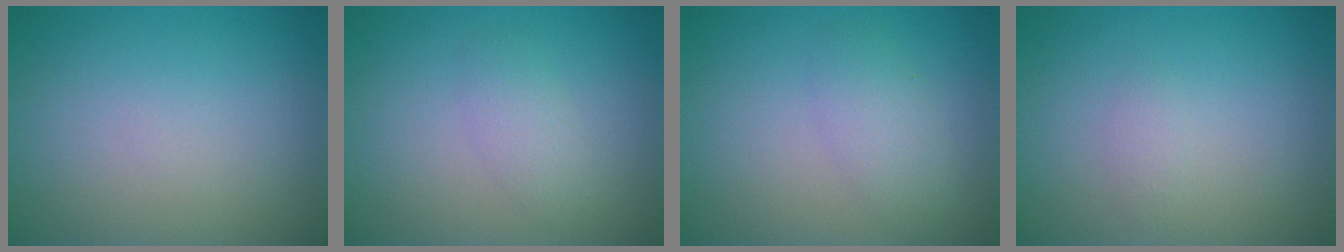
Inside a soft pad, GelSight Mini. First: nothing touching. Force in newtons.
{"total": 1.7, "press": 1.7, "slide": 0.1}
{"total": 2.4, "press": 2.4, "slide": 0.1}
{"total": 0.8, "press": 0.8, "slide": 0.0}